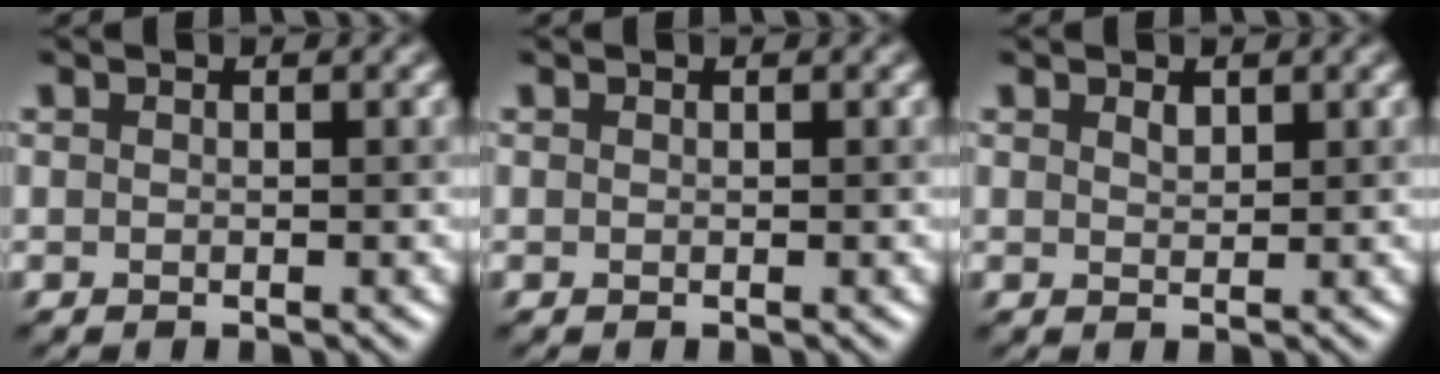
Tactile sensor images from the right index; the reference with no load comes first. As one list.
[{"total": 0.0}, {"total": 0.9, "force": [0.7, 0.4, 0.4], "torque": [-0.009, -0.001, 0.014]}]